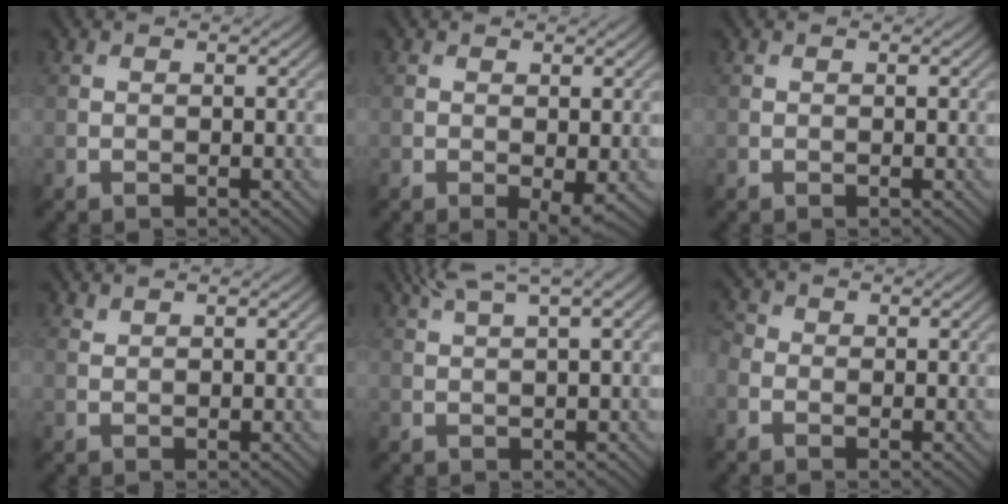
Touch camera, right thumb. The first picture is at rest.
{"total": 1.7, "force": [-0.5, 0.6, 1.5], "torque": [-0.025, -0.010, -0.006]}
{"total": 0.0}
{"total": 0.7, "force": [0.6, 0.0, 0.1], "torque": [-0.005, 0.001, 0.015]}
{"total": 5.4, "force": [2.9, 1.0, 4.5], "torque": [-0.081, 0.022, 0.050]}
{"total": 2.4, "force": [-1.0, 1.9, 1.1], "torque": [-0.033, 0.000, -0.032]}